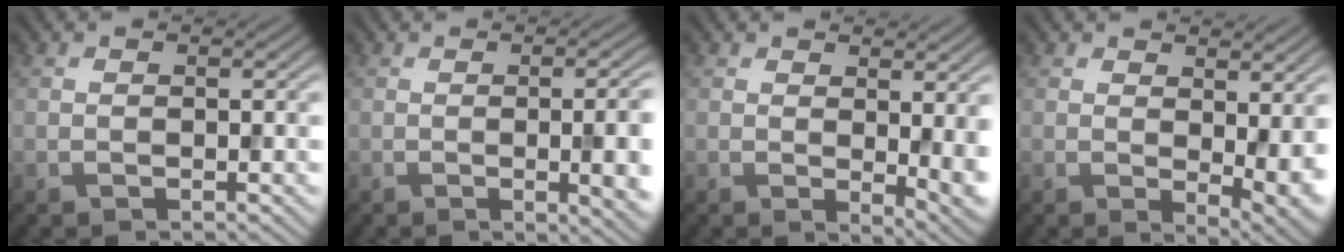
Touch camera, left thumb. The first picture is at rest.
{"total": 8.0, "force": [-0.7, 2.6, 7.5], "torque": [-0.081, 0.000, -0.007]}
{"total": 4.4, "force": [1.1, 1.2, 4.0], "torque": [-0.056, -0.009, 0.021]}
{"total": 5.3, "force": [1.5, 2.0, 4.7], "torque": [-0.069, -0.006, 0.030]}